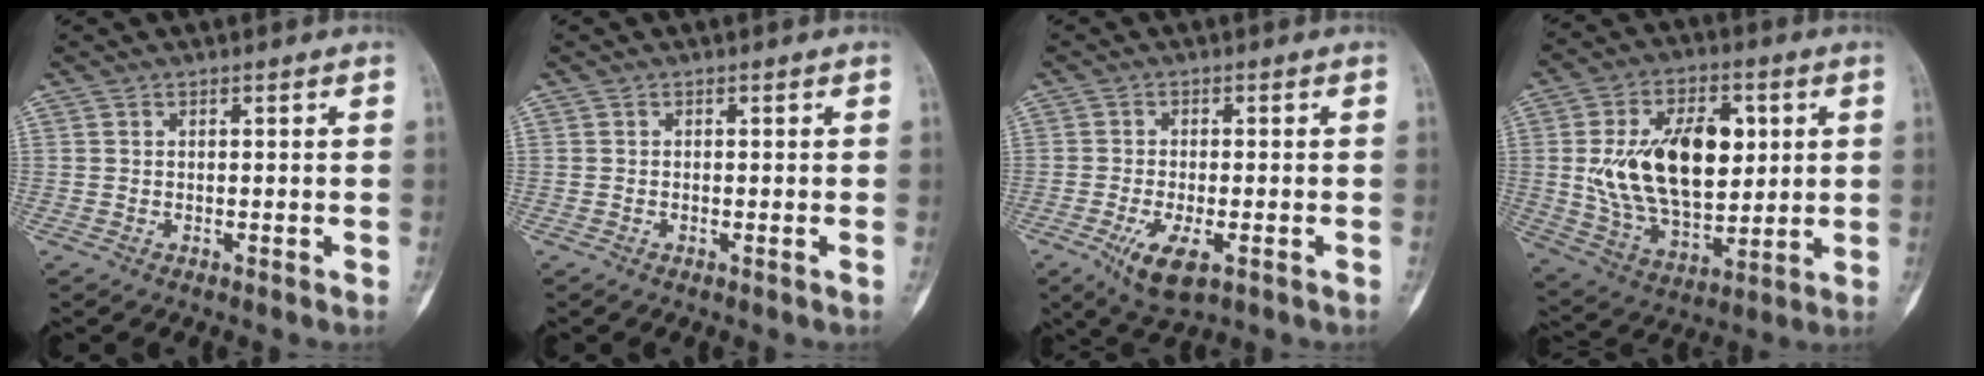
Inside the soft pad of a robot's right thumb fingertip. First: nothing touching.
{"total": 0.0}
{"total": 7.1, "force": [-3.0, 2.9, 5.7], "torque": [-0.109, -0.009, -0.045]}
{"total": 20.9, "force": [3.2, 12.6, 16.4], "torque": [-0.243, -0.011, 0.068]}